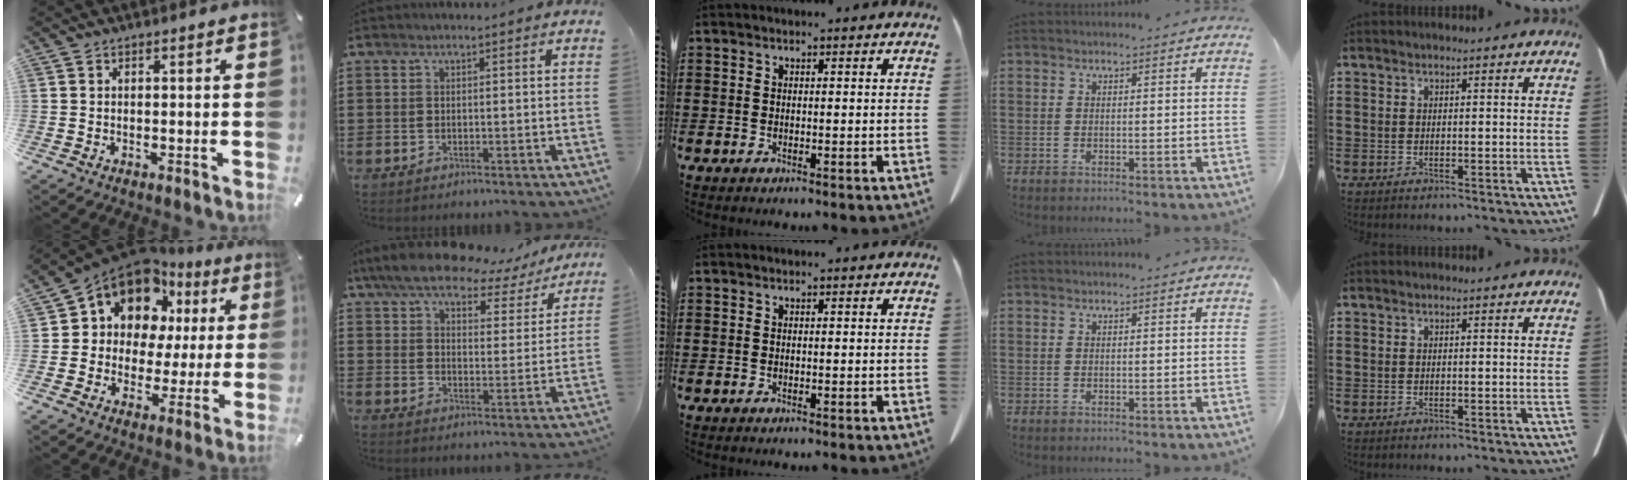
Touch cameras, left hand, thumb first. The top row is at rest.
{"thumb": {"total": 13.0, "force": [8.6, 8.9, 4.0], "torque": [-0.094, -0.066, 0.160]}, "index": {"total": 8.8, "force": [7.4, 2.7, 3.8], "torque": [-0.090, -0.036, 0.128]}}